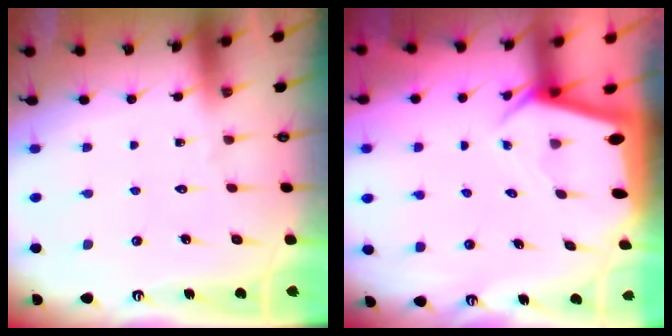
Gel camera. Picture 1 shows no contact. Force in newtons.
{"total": 3.5, "press": 3.5, "slide": 0.3}